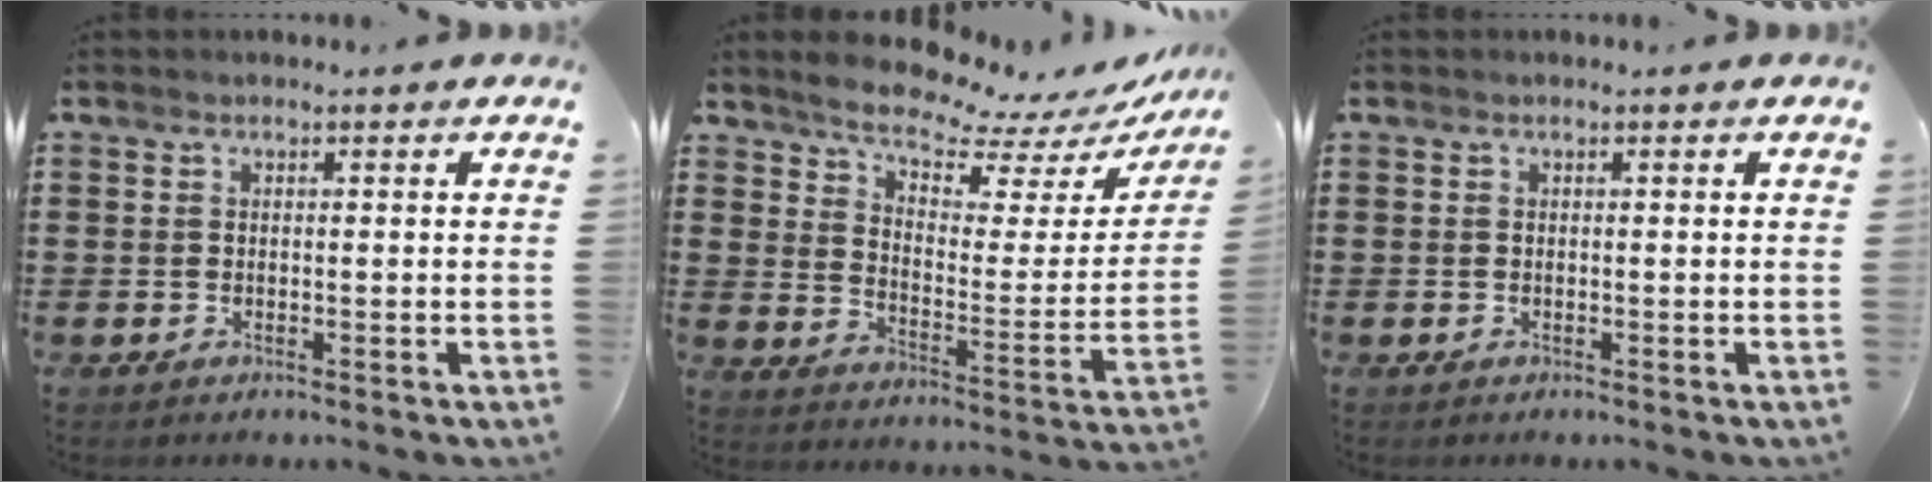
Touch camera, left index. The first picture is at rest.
{"total": 8.3, "force": [7.7, 1.8, 2.6], "torque": [-0.066, -0.059, 0.134]}
{"total": 0.0}